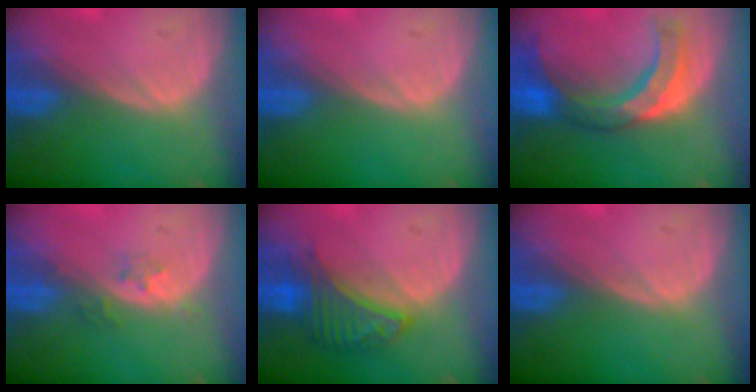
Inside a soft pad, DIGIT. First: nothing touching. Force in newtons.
{"total": 0.0}
{"total": 8.4, "press": 8.3, "slide": 1.2}
{"total": 2.1, "press": 1.8, "slide": 1.2}
{"total": 6.6, "press": 6.1, "slide": 2.5}
{"total": 0.0}